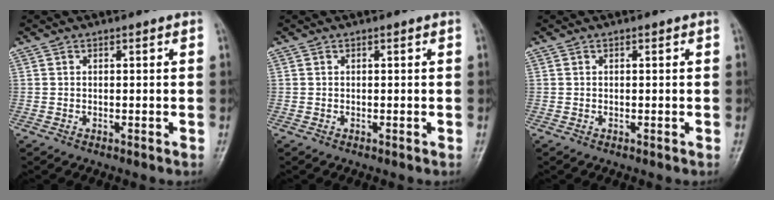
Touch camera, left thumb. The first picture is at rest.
{"total": 0.0}
{"total": 0.0}